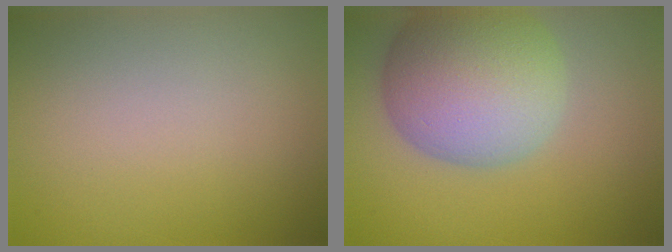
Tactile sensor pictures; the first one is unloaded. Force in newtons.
{"total": 10.6, "press": 10.6, "slide": 0.6}